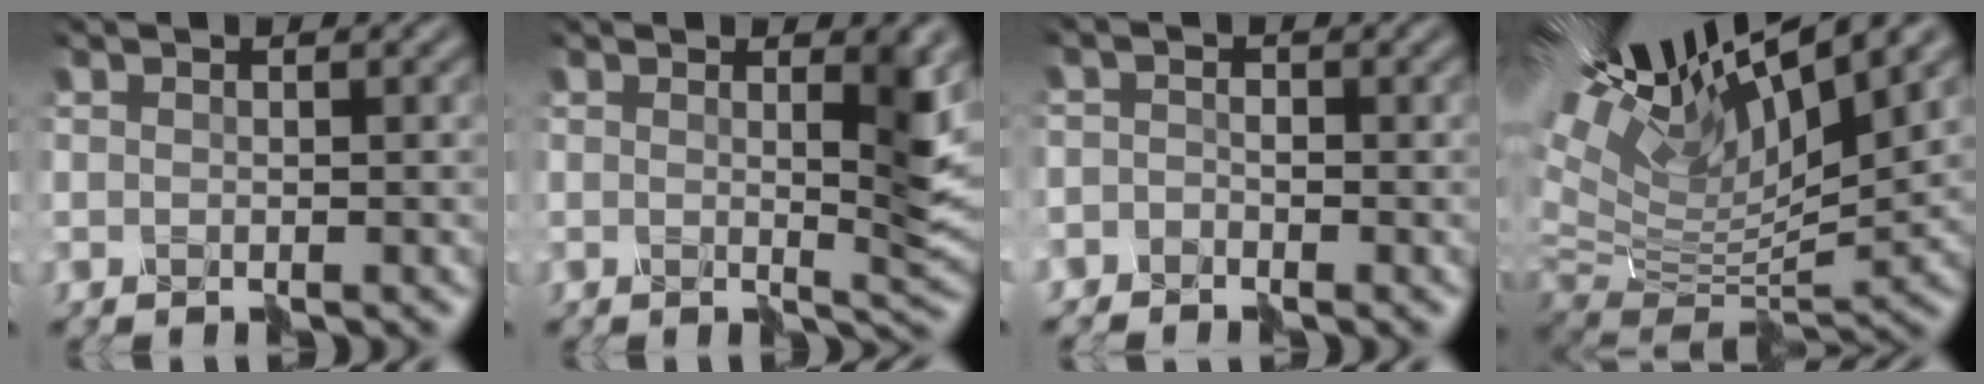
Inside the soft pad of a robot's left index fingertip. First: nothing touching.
{"total": 4.4, "force": [1.1, 1.0, 4.1], "torque": [-0.061, 0.001, 0.015]}
{"total": 1.8, "force": [-1.5, 0.6, -0.8], "torque": [0.016, 0.006, -0.033]}
{"total": 13.6, "force": [8.4, 4.1, 9.9], "torque": [-0.216, 0.044, 0.148]}